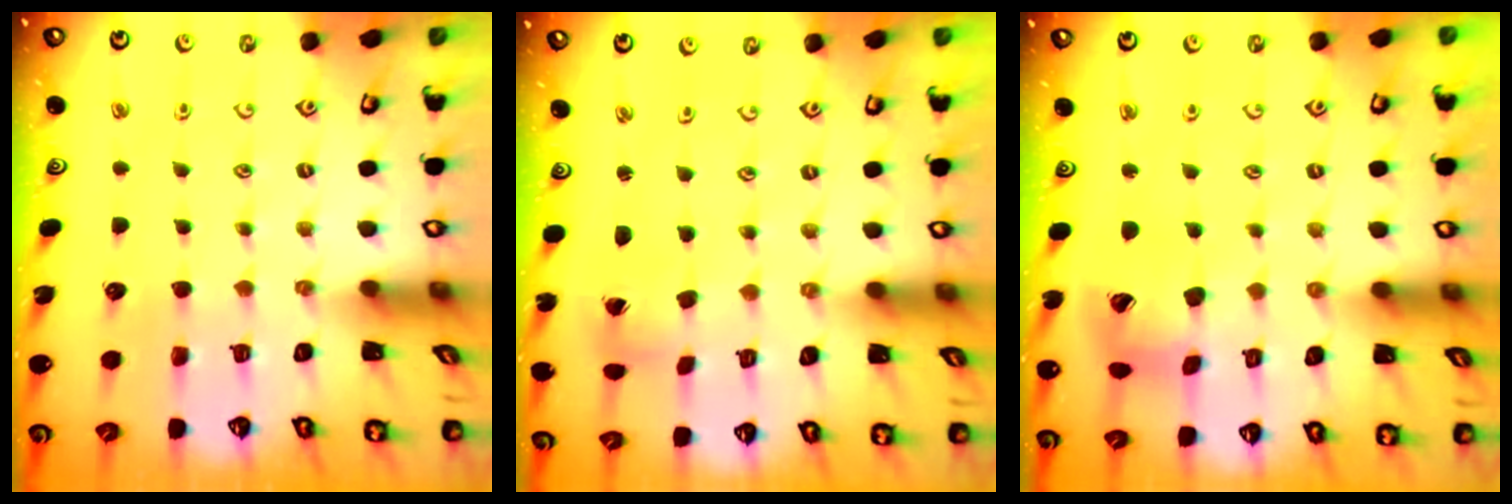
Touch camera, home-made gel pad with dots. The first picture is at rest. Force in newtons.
{"total": 0.5, "press": 0.5, "slide": 0.1}
{"total": 12.7, "press": 12.6, "slide": 1.4}